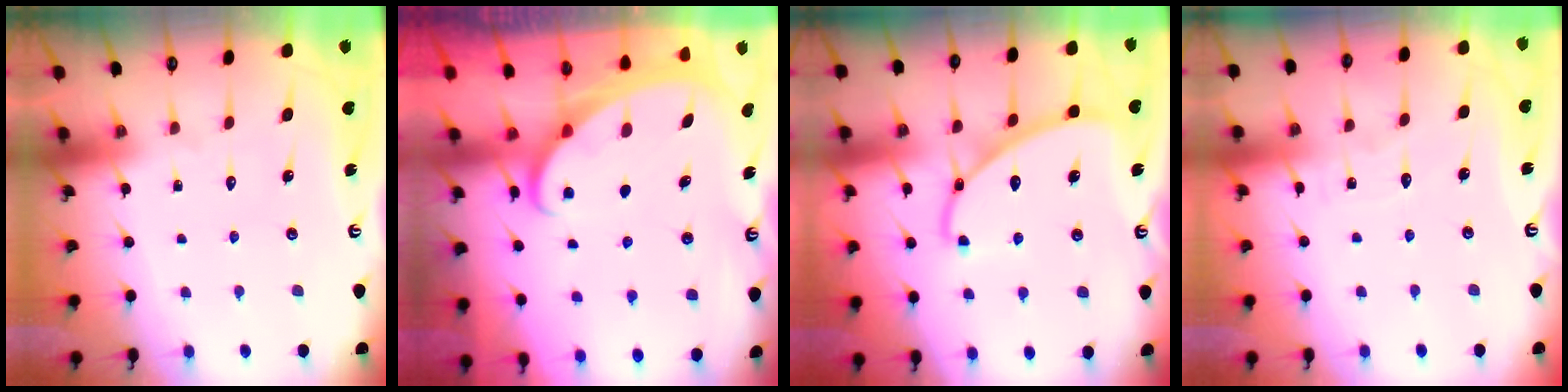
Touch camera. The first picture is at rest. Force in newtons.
{"total": 2.1, "press": 2.1, "slide": 0.3}
{"total": 8.3, "press": 8.3, "slide": 0.2}
{"total": 3.1, "press": 3.1, "slide": 0.4}